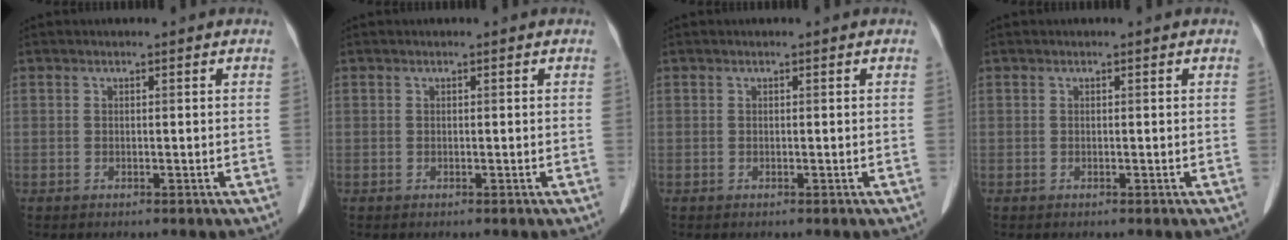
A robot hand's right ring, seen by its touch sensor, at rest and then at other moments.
{"total": 0.0}
{"total": 0.0}
{"total": 0.0}